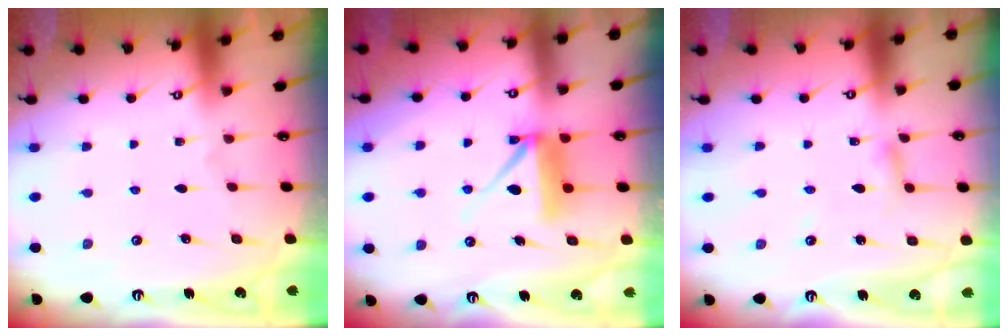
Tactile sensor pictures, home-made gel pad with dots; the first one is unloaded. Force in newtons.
{"total": 9.0, "press": 9.0, "slide": 0.7}
{"total": 2.8, "press": 2.8, "slide": 0.3}